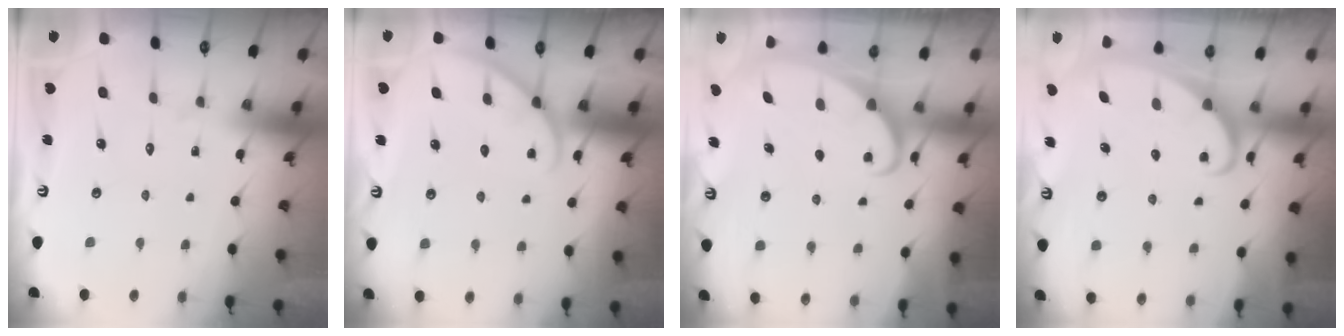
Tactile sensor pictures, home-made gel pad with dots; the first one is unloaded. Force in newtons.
{"total": 4.5, "press": 4.5, "slide": 0.4}
{"total": 2.3, "press": 2.3, "slide": 0.3}
{"total": 2.3, "press": 2.3, "slide": 0.3}